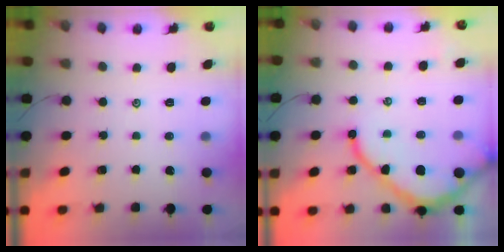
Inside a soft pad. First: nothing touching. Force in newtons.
{"total": 12.5, "press": 12.5, "slide": 1.0}